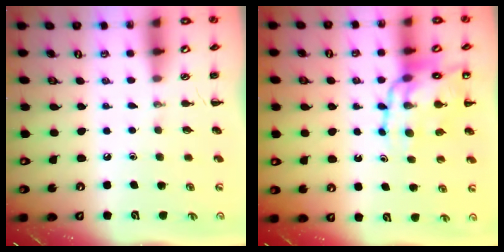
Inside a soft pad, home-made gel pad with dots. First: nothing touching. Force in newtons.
{"total": 13.0, "press": 12.6, "slide": 3.3}